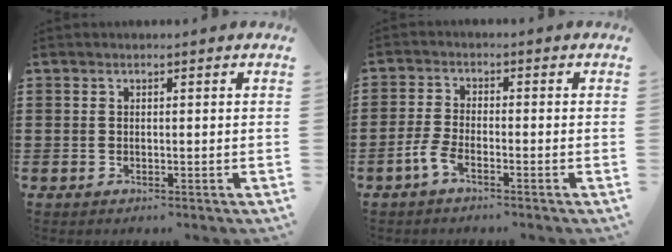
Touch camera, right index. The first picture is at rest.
{"total": 3.3, "force": [-2.1, 0.8, 2.3], "torque": [-0.060, -0.004, -0.046]}